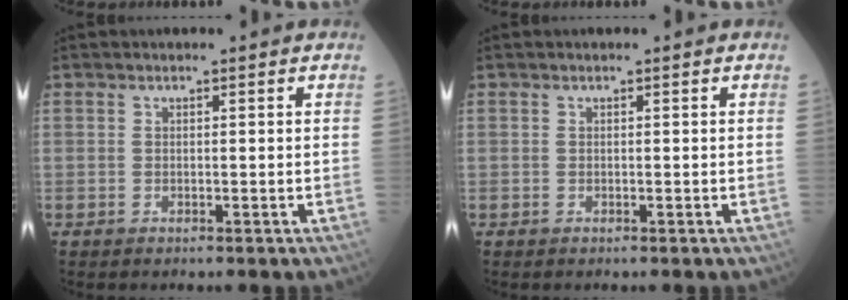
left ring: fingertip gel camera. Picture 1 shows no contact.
{"total": 0.0}